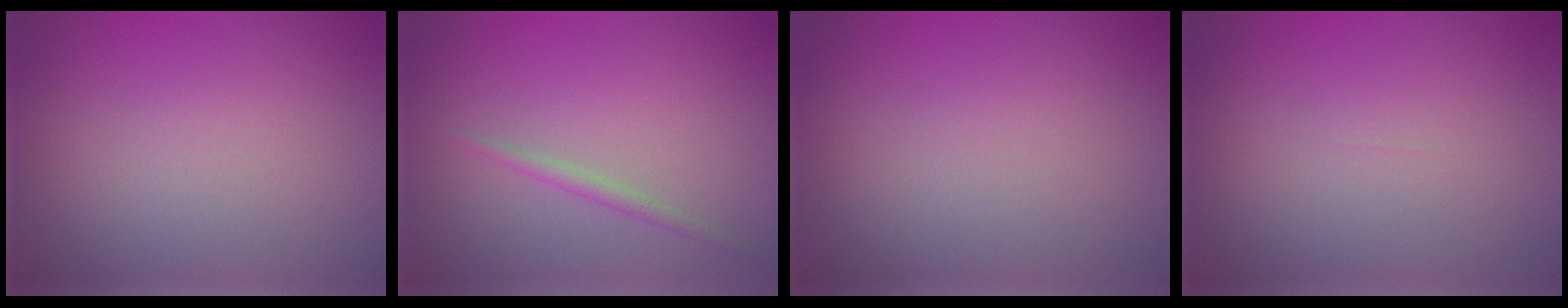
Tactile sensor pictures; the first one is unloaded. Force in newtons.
{"total": 1.2, "press": 1.2, "slide": 0.1}
{"total": 0.0}
{"total": 0.0}